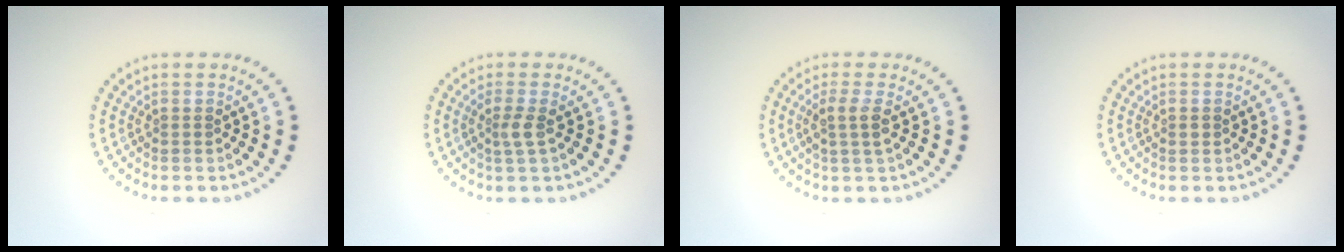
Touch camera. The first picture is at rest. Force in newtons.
{"total": 1.6, "press": 1.3, "slide": 1.0}
{"total": 2.0, "press": 1.7, "slide": 1.1}
{"total": 0.7, "press": 0.7, "slide": 0.1}